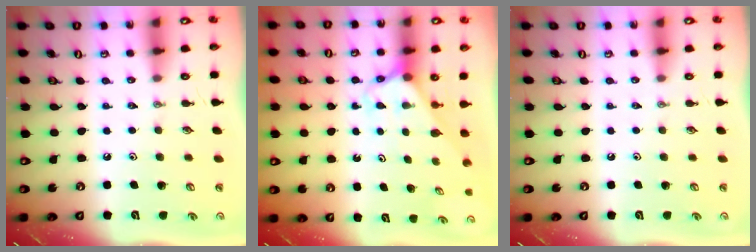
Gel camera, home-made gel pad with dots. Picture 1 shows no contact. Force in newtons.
{"total": 2.5, "press": 2.5, "slide": 0.2}
{"total": 0.0}